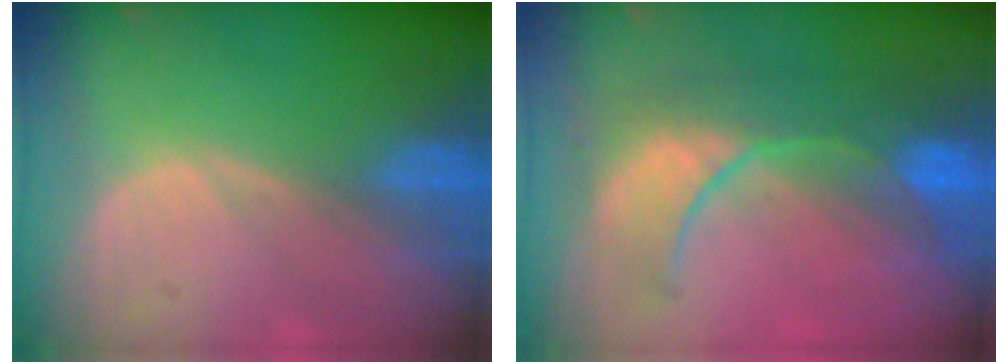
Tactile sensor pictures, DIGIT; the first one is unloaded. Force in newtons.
{"total": 9.5, "press": 8.9, "slide": 3.3}